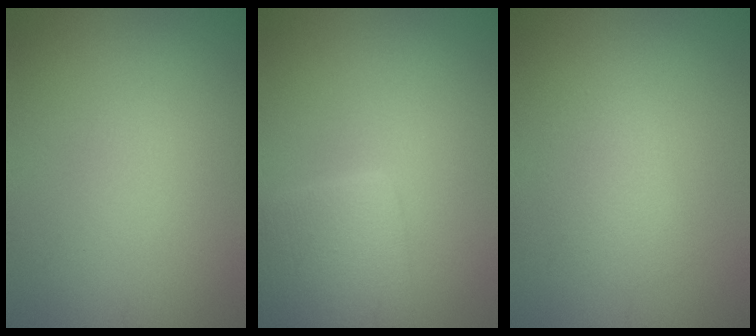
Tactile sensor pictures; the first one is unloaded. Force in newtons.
{"total": 4.7, "press": 4.7, "slide": 0.3}
{"total": 2.3, "press": 2.3, "slide": 0.2}